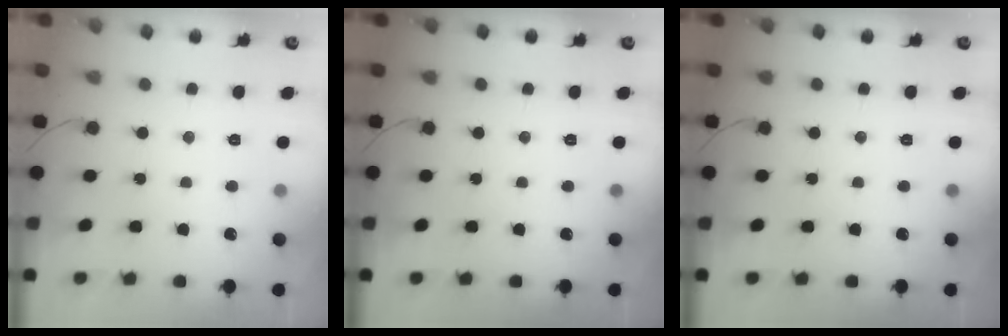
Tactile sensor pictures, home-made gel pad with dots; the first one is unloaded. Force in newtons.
{"total": 0.0}
{"total": 0.0}